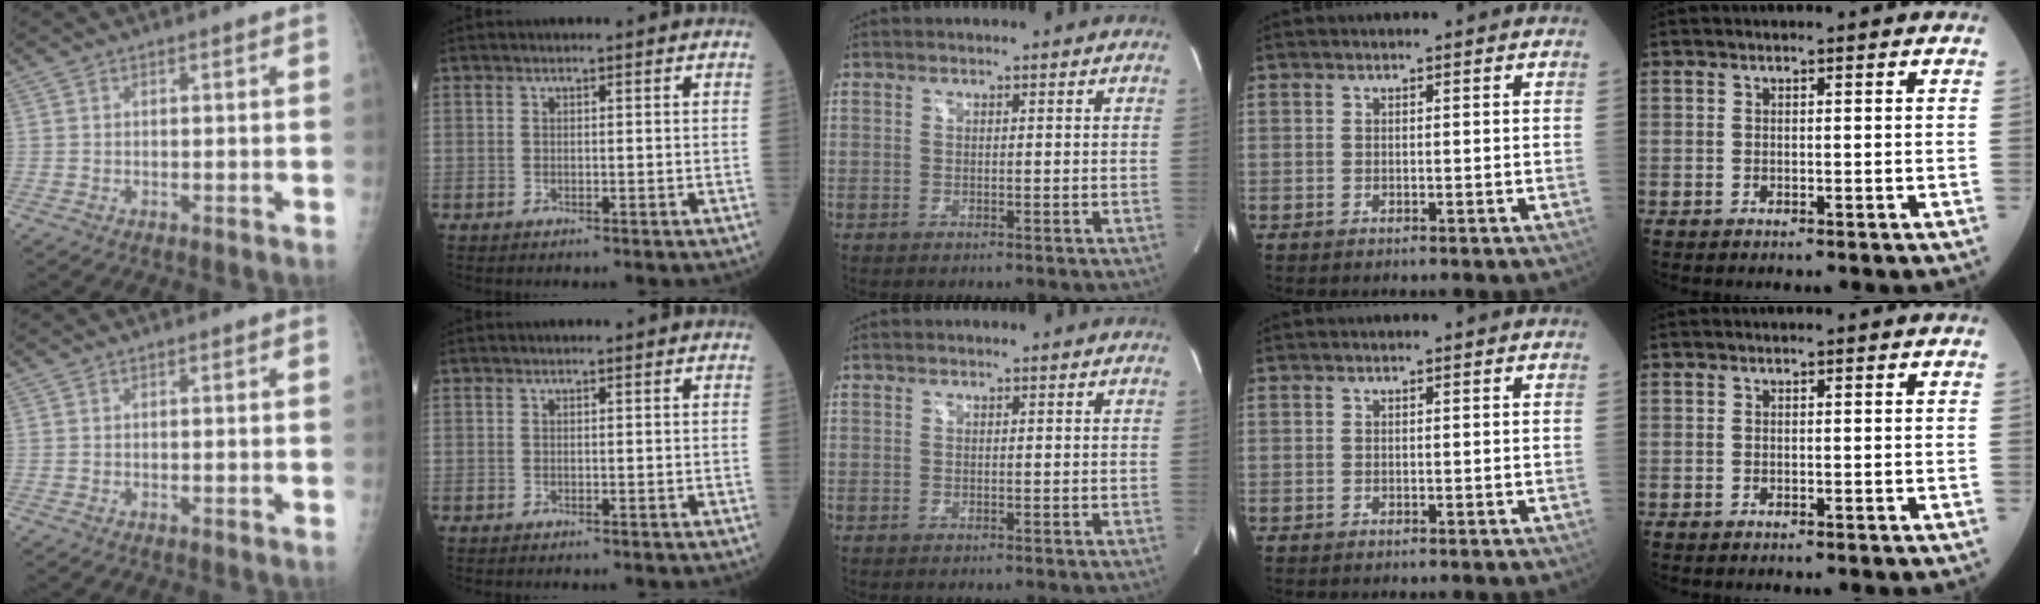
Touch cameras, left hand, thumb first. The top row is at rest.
{}